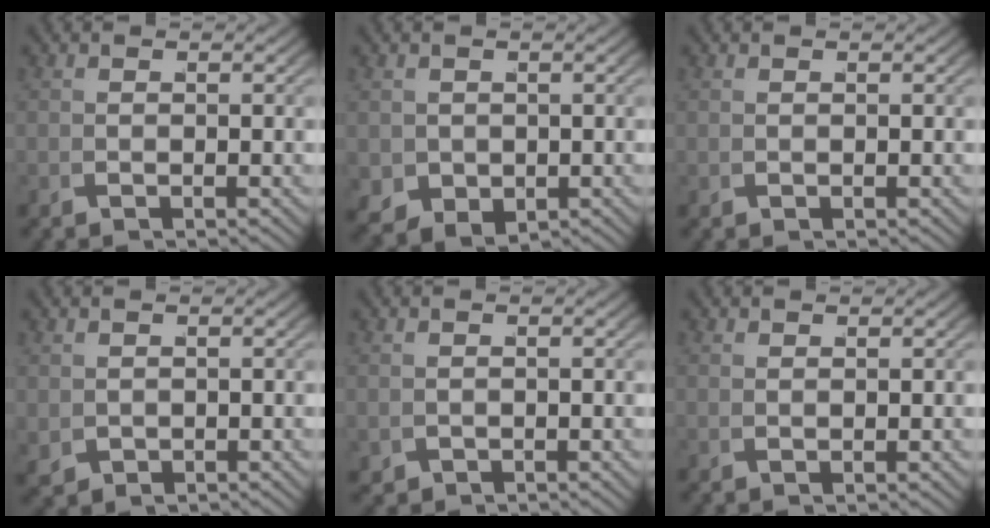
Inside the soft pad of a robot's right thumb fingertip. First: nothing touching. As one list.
[{"total": 5.1, "force": [-1.3, 4.2, 2.6], "torque": [-0.063, -0.042, 0.007]}, {"total": 0.0}, {"total": 1.8, "force": [0.1, 1.6, 0.8], "torque": [-0.023, -0.015, 0.018]}, {"total": 1.1, "force": [-0.2, 1.1, 0.3], "torque": [-0.011, -0.012, 0.007]}, {"total": 0.8, "force": [0.8, -0.2, 0.0], "torque": [0.001, 0.001, 0.020]}]